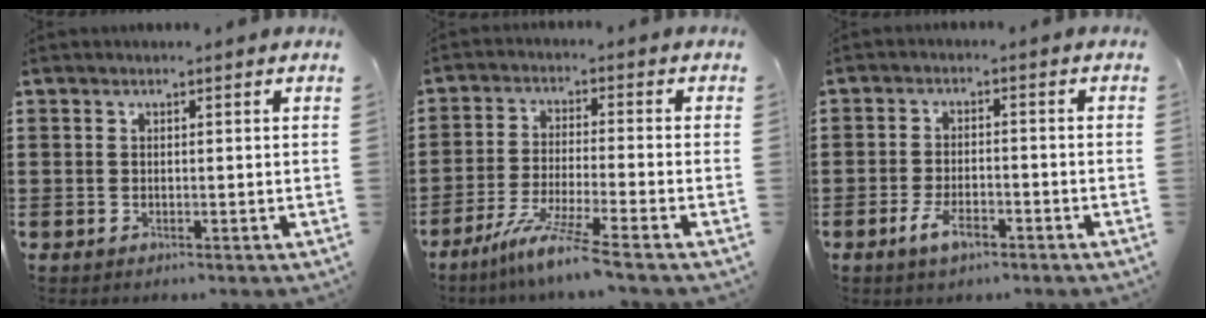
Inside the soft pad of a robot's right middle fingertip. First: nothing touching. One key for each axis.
{"total": 7.7, "fx": -6.2, "fy": -0.4, "fz": 4.5, "tx": -0.099, "ty": -0.016, "tz": -0.121}
{"total": 4.7, "fx": -2.9, "fy": 1.8, "fz": 3.2, "tx": -0.066, "ty": 0.007, "tz": -0.058}